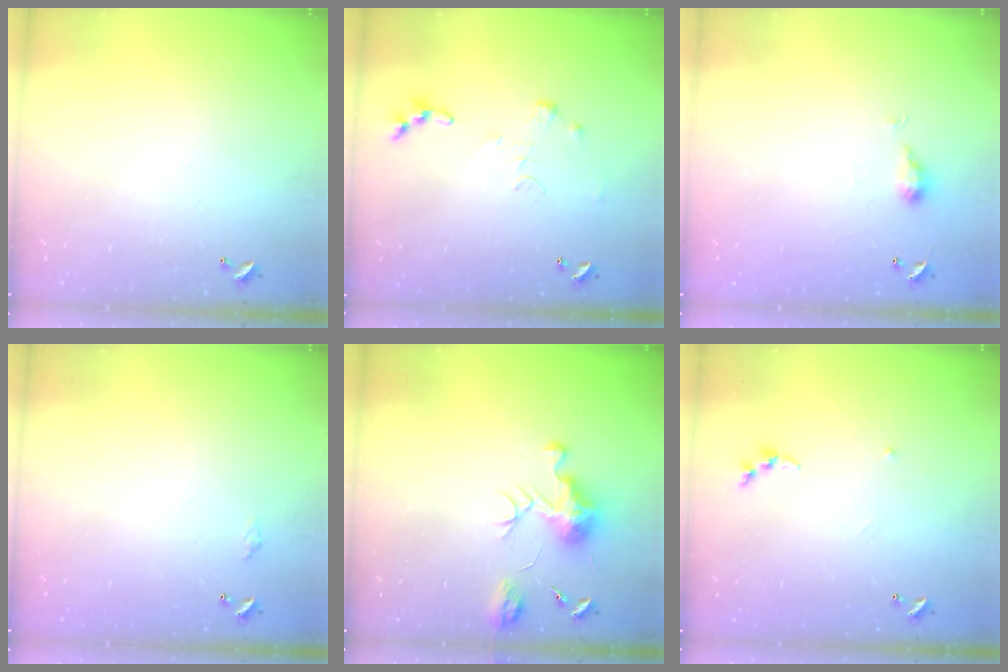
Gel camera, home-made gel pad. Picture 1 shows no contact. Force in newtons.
{"total": 0.7, "press": 0.7, "slide": 0.1}
{"total": 4.4, "press": 4.3, "slide": 0.7}
{"total": 2.8, "press": 2.8, "slide": 0.4}
{"total": 10.0, "press": 10.0, "slide": 0.6}
{"total": 7.4, "press": 7.3, "slide": 0.9}